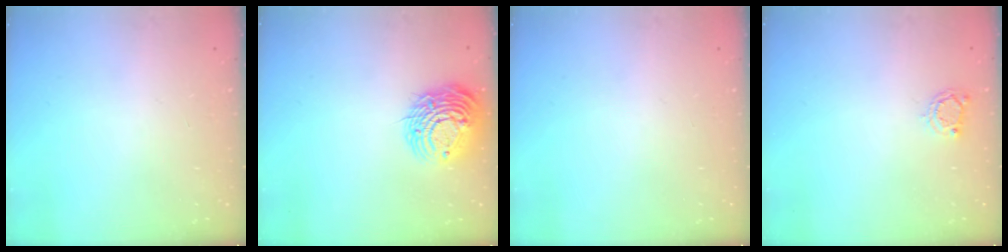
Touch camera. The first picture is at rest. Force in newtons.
{"total": 13.5, "press": 13.4, "slide": 1.5}
{"total": 0.0}
{"total": 3.0, "press": 3.0, "slide": 0.4}